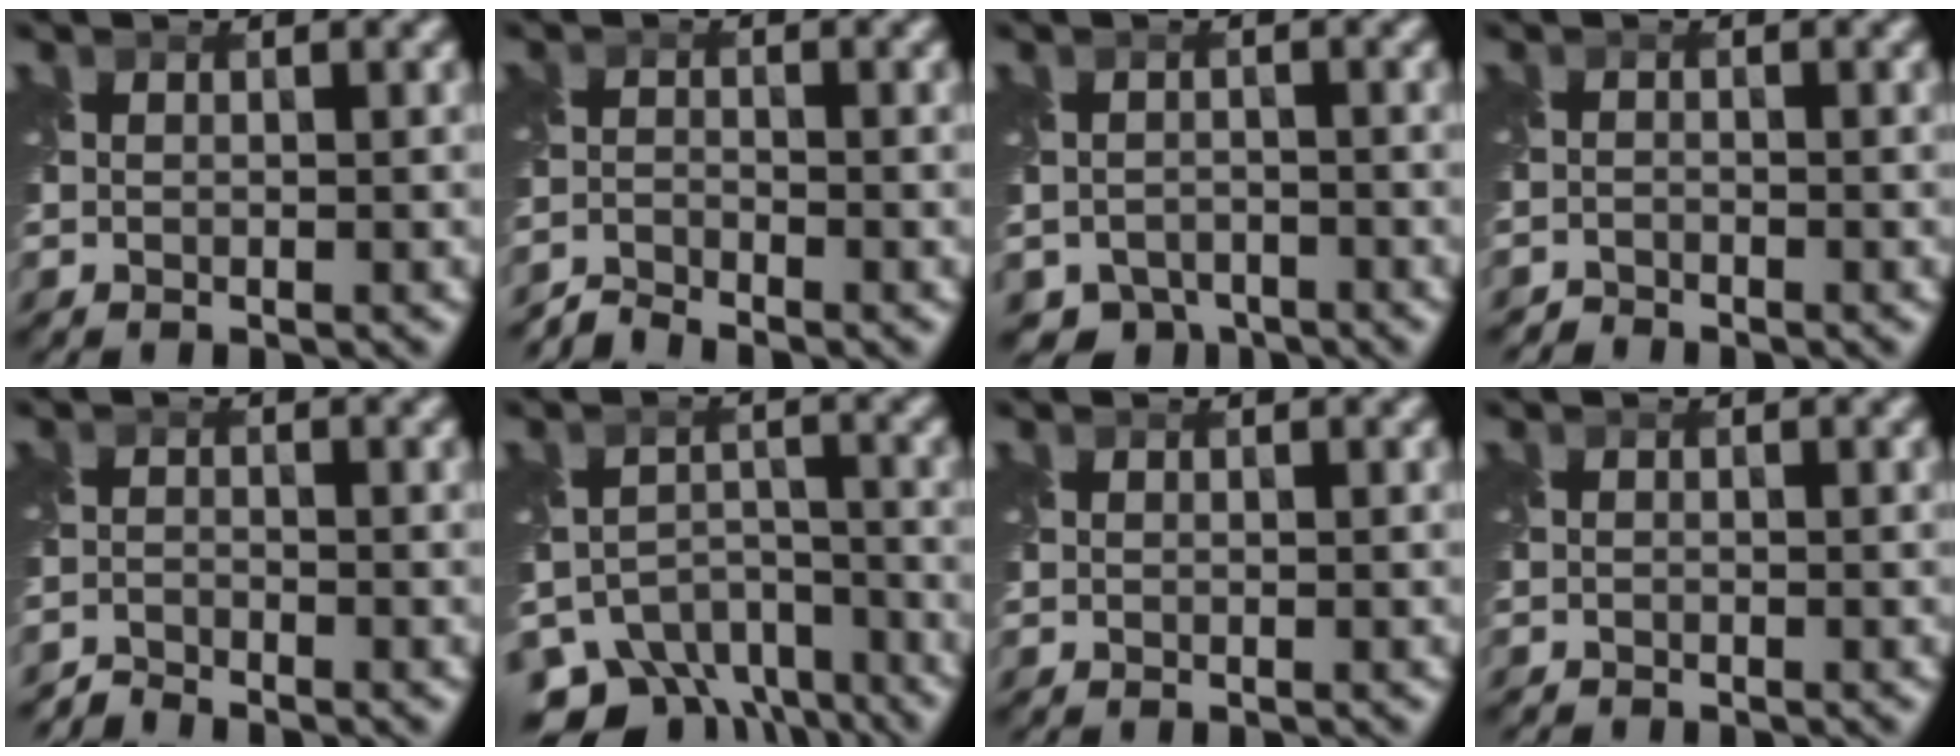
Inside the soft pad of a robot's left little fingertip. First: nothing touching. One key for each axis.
{"total": 2.4, "fx": -2.4, "fy": 0.0, "fz": 0.0, "tx": 0.002, "ty": -0.006, "tz": -0.058}
{"total": 3.3, "fx": -2.6, "fy": 1.9, "fz": 0.5, "tx": -0.001, "ty": -0.015, "tz": -0.047}
{"total": 1.5, "fx": -1.4, "fy": 0.1, "fz": -0.3, "tx": 0.007, "ty": -0.006, "tz": -0.033}
{"total": 1.9, "fx": -1.9, "fy": 0.0, "fz": -0.2, "tx": 0.006, "ty": -0.005, "tz": -0.048}
{"total": 10.4, "fx": -8.4, "fy": 5.3, "fz": 2.9, "tx": -0.034, "ty": -0.012, "tz": -0.118}
{"total": 0.0}
{"total": 0.6, "fx": -0.6, "fy": 0.1, "fz": -0.1, "tx": 0.003, "ty": -0.008, "tz": -0.012}